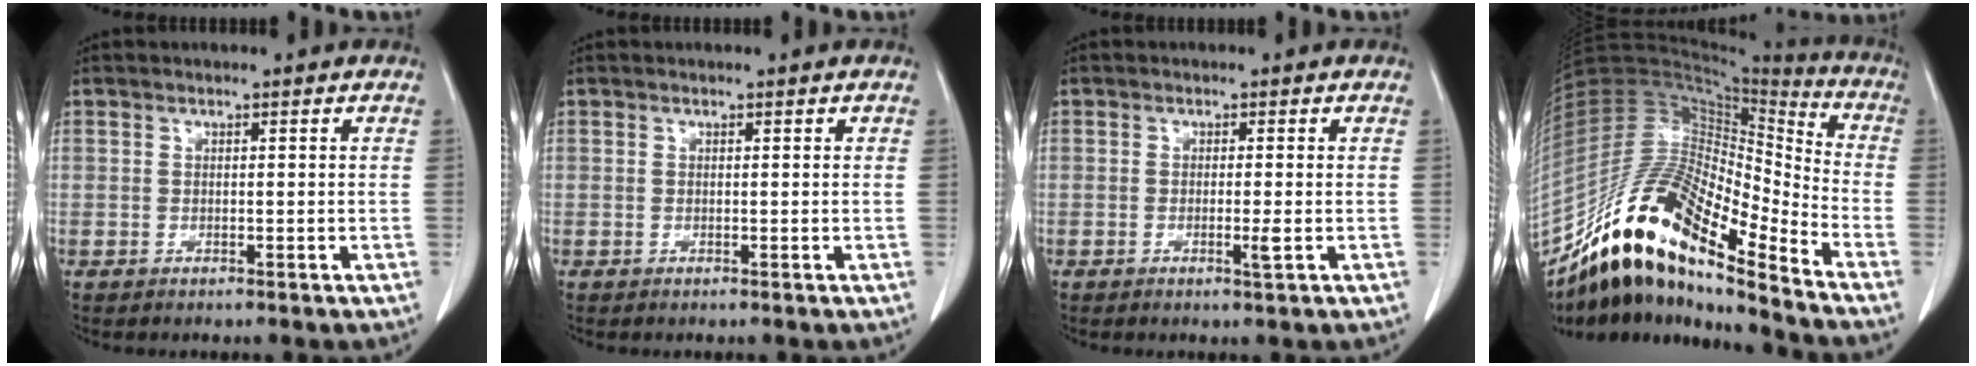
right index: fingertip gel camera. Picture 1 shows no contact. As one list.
[{"total": 0.0}, {"total": 1.7, "force": [-0.4, -0.1, 1.7], "torque": [-0.028, -0.005, -0.007]}, {"total": 22.2, "force": [-15.6, 4.3, 15.2], "torque": [-0.296, 0.003, -0.283]}]